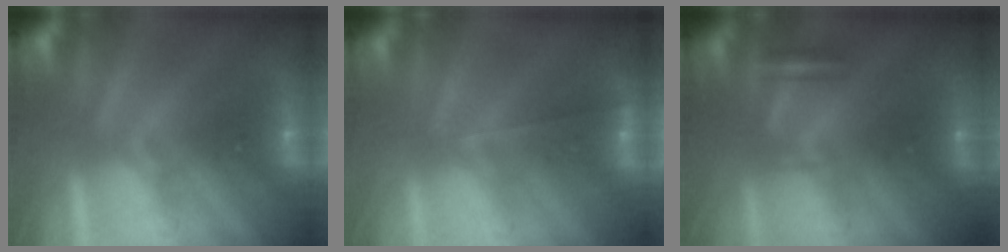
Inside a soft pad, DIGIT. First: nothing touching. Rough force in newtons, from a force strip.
{"total": 1.8}
{"total": 3.2}